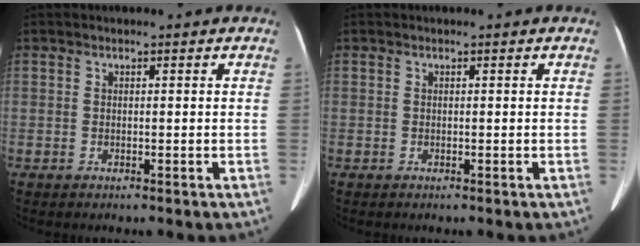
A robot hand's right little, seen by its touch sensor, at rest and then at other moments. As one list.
[{"total": 0.0}]